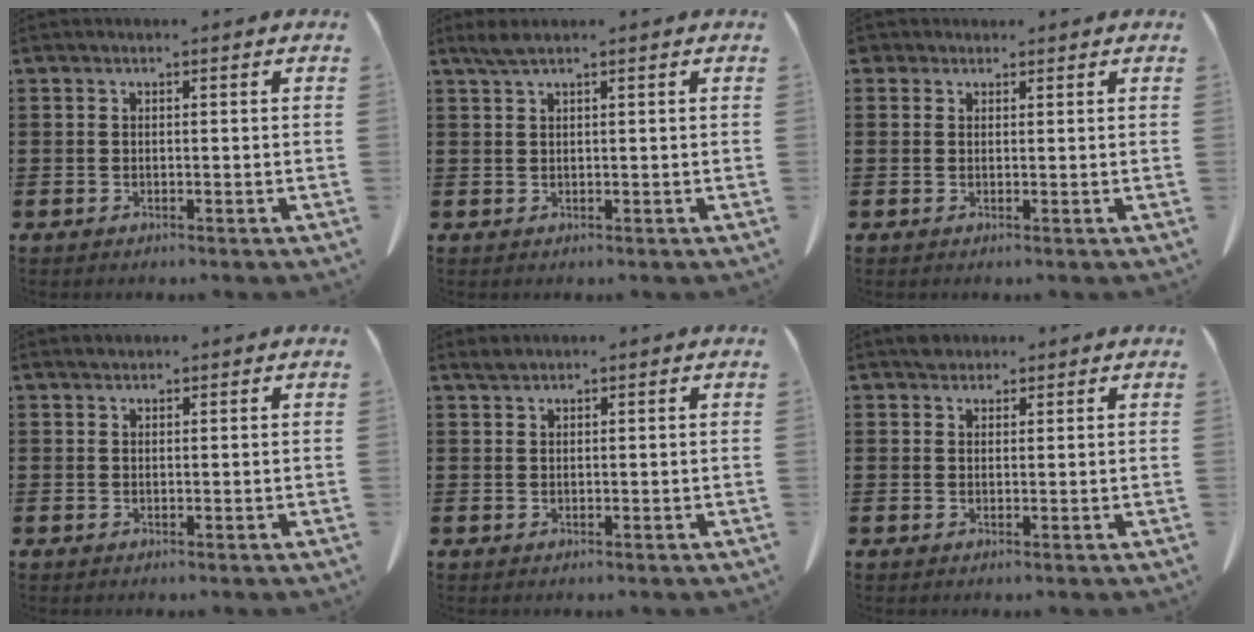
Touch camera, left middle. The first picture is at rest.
{"total": 1.8, "force": [1.2, 0.1, 1.3], "torque": [-0.027, 0.002, 0.021]}
{"total": 1.3, "force": [1.0, 0.9, 0.2], "torque": [-0.009, 0.005, 0.019]}
{"total": 0.6, "force": [0.6, 0.2, 0.0], "torque": [-0.003, 0.001, 0.012]}
{"total": 1.1, "force": [0.9, 0.2, 0.5], "torque": [-0.012, 0.000, 0.018]}
{"total": 1.7, "force": [1.5, 0.9, 0.1], "torque": [0.001, 0.000, 0.028]}